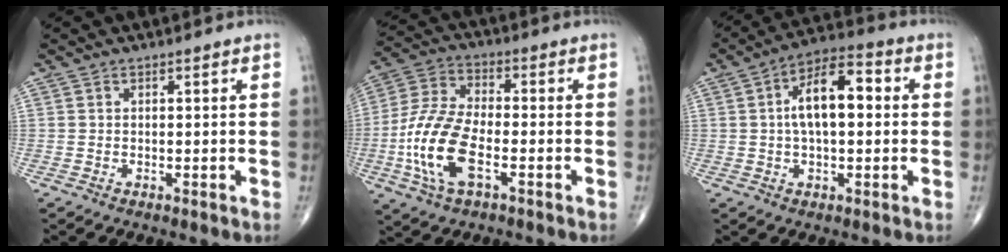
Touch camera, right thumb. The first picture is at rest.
{"total": 14.2, "force": [-4.2, 6.5, 11.9], "torque": [-0.257, 0.016, -0.083]}
{"total": 11.4, "force": [1.3, 5.5, 9.9], "torque": [-0.161, 0.025, 0.011]}